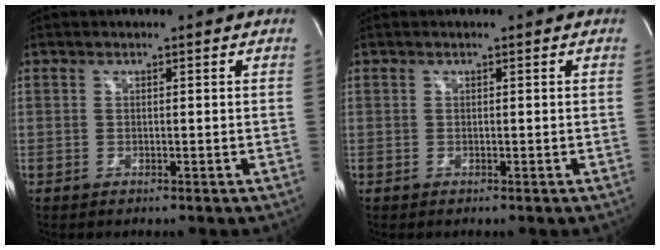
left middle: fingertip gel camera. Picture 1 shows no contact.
{"total": 0.0}